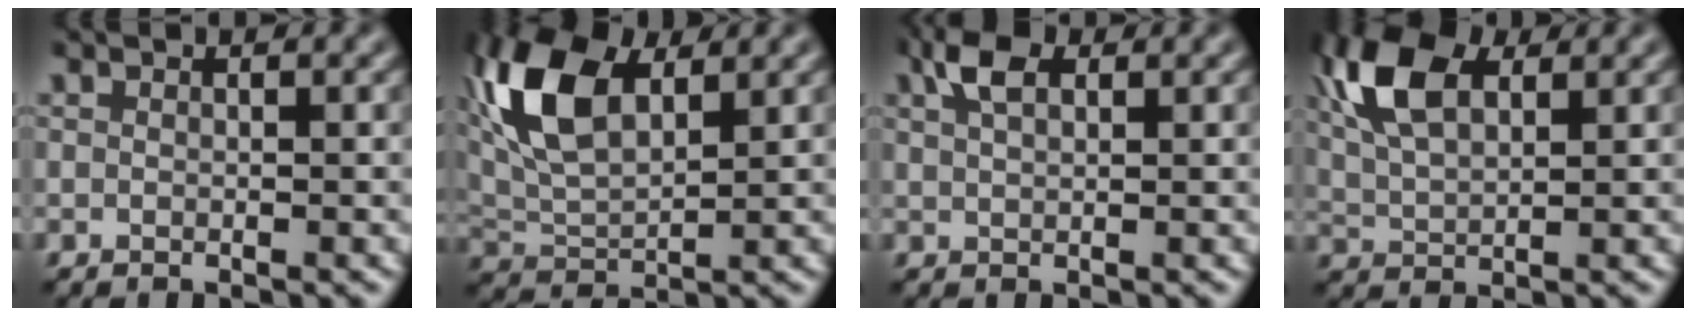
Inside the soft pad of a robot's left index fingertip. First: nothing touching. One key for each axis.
{"total": 10.8, "fx": 4.5, "fy": 5.3, "fz": 8.2, "tx": -0.197, "ty": 0.024, "tz": 0.082}
{"total": 3.1, "fx": 1.6, "fy": 1.6, "fz": 2.1, "tx": -0.047, "ty": 0.010, "tz": 0.030}
{"total": 8.8, "fx": 3.8, "fy": 4.5, "fz": 6.6, "tx": -0.159, "ty": 0.026, "tz": 0.067}